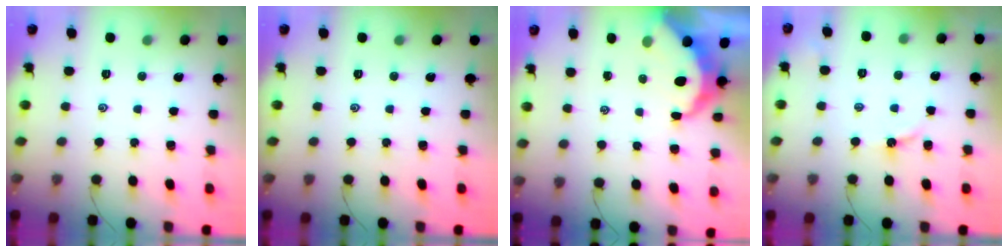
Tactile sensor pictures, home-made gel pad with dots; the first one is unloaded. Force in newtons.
{"total": 0.0}
{"total": 7.1, "press": 7.1, "slide": 0.9}
{"total": 2.8, "press": 2.8, "slide": 0.2}